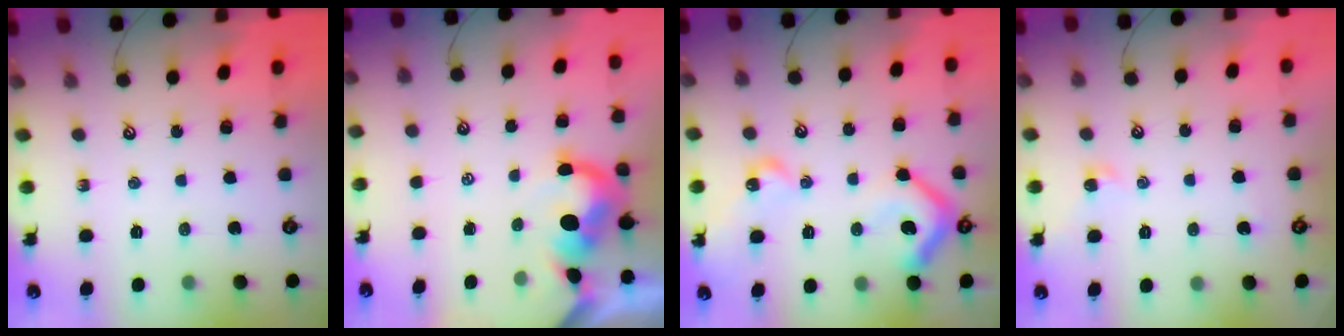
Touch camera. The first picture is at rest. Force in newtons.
{"total": 2.8, "press": 2.6, "slide": 0.9}
{"total": 11.7, "press": 11.7, "slide": 0.5}
{"total": 1.0, "press": 1.0, "slide": 0.3}